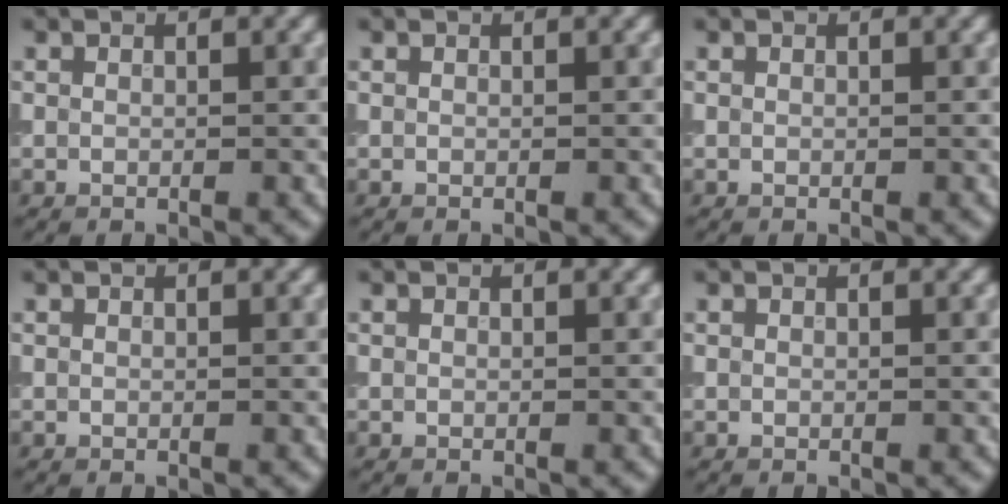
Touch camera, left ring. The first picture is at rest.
{"total": 0.0}
{"total": 0.0}
{"total": 0.0}
{"total": 0.0}
{"total": 0.0}